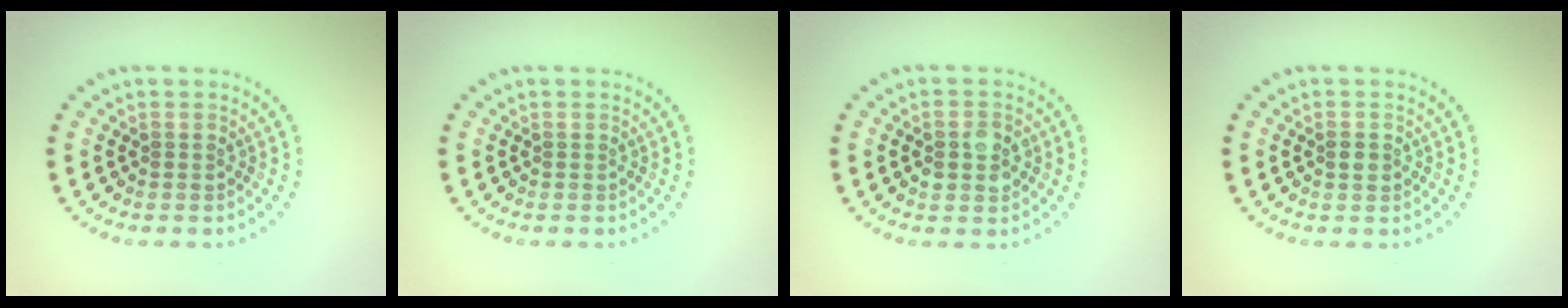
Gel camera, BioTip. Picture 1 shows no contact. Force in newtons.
{"total": 0.0}
{"total": 2.8, "press": 2.8, "slide": 0.2}
{"total": 1.3, "press": 1.3, "slide": 0.0}